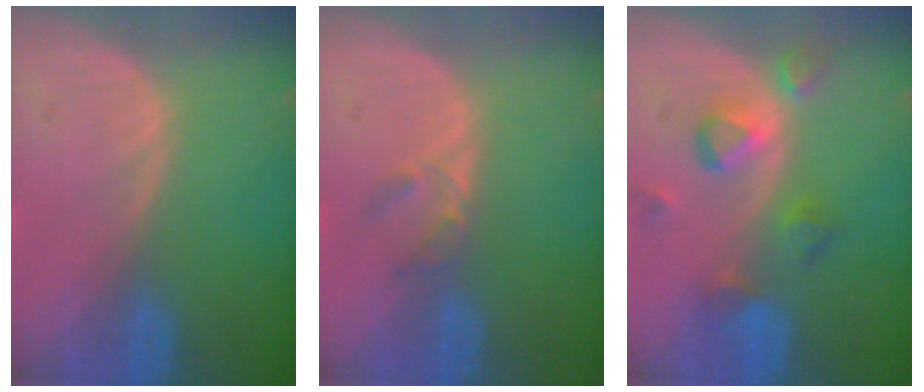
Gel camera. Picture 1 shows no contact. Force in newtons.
{"total": 2.3, "press": 2.0, "slide": 1.1}
{"total": 5.8, "press": 5.7, "slide": 0.6}